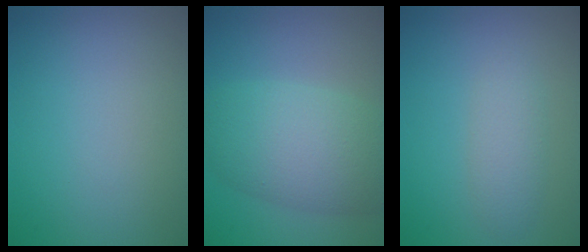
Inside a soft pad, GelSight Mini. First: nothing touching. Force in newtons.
{"total": 7.4, "press": 7.4, "slide": 0.2}
{"total": 2.0, "press": 2.0, "slide": 0.0}